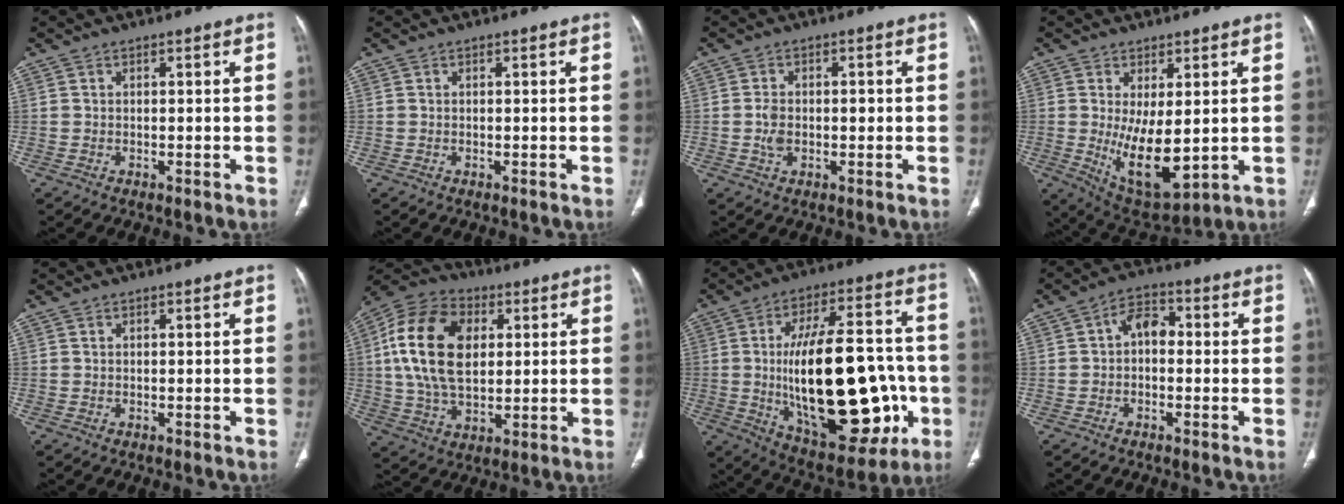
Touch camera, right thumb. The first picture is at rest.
{"total": 0.0}
{"total": 3.8, "force": [-0.4, 2.6, 2.7], "torque": [-0.048, 0.009, -0.006]}
{"total": 11.6, "force": [-0.3, 5.1, 10.4], "torque": [-0.161, -0.029, 0.018]}
{"total": 0.0}
{"total": 19.5, "force": [3.4, 12.5, 14.5], "torque": [-0.262, 0.007, 0.059]}
{"total": 30.9, "force": [-4.2, 14.1, 27.1], "torque": [-0.416, 0.010, -0.038]}
{"total": 5.2, "force": [-0.2, 3.5, 3.8], "torque": [-0.046, 0.023, -0.017]}